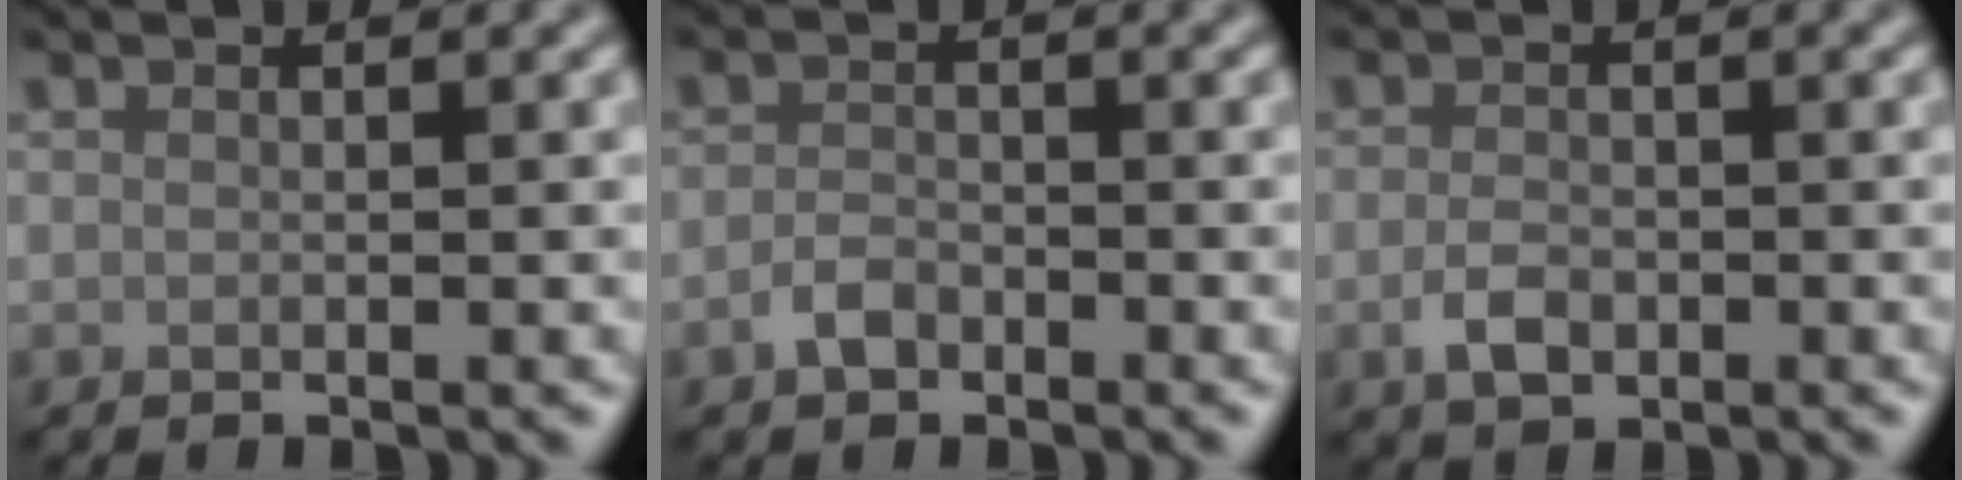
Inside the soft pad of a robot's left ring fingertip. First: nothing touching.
{"total": 1.8, "force": [-1.1, 1.0, 0.9], "torque": [-0.017, 0.003, -0.026]}
{"total": 2.2, "force": [-0.7, 1.4, 1.5], "torque": [-0.032, -0.001, -0.017]}